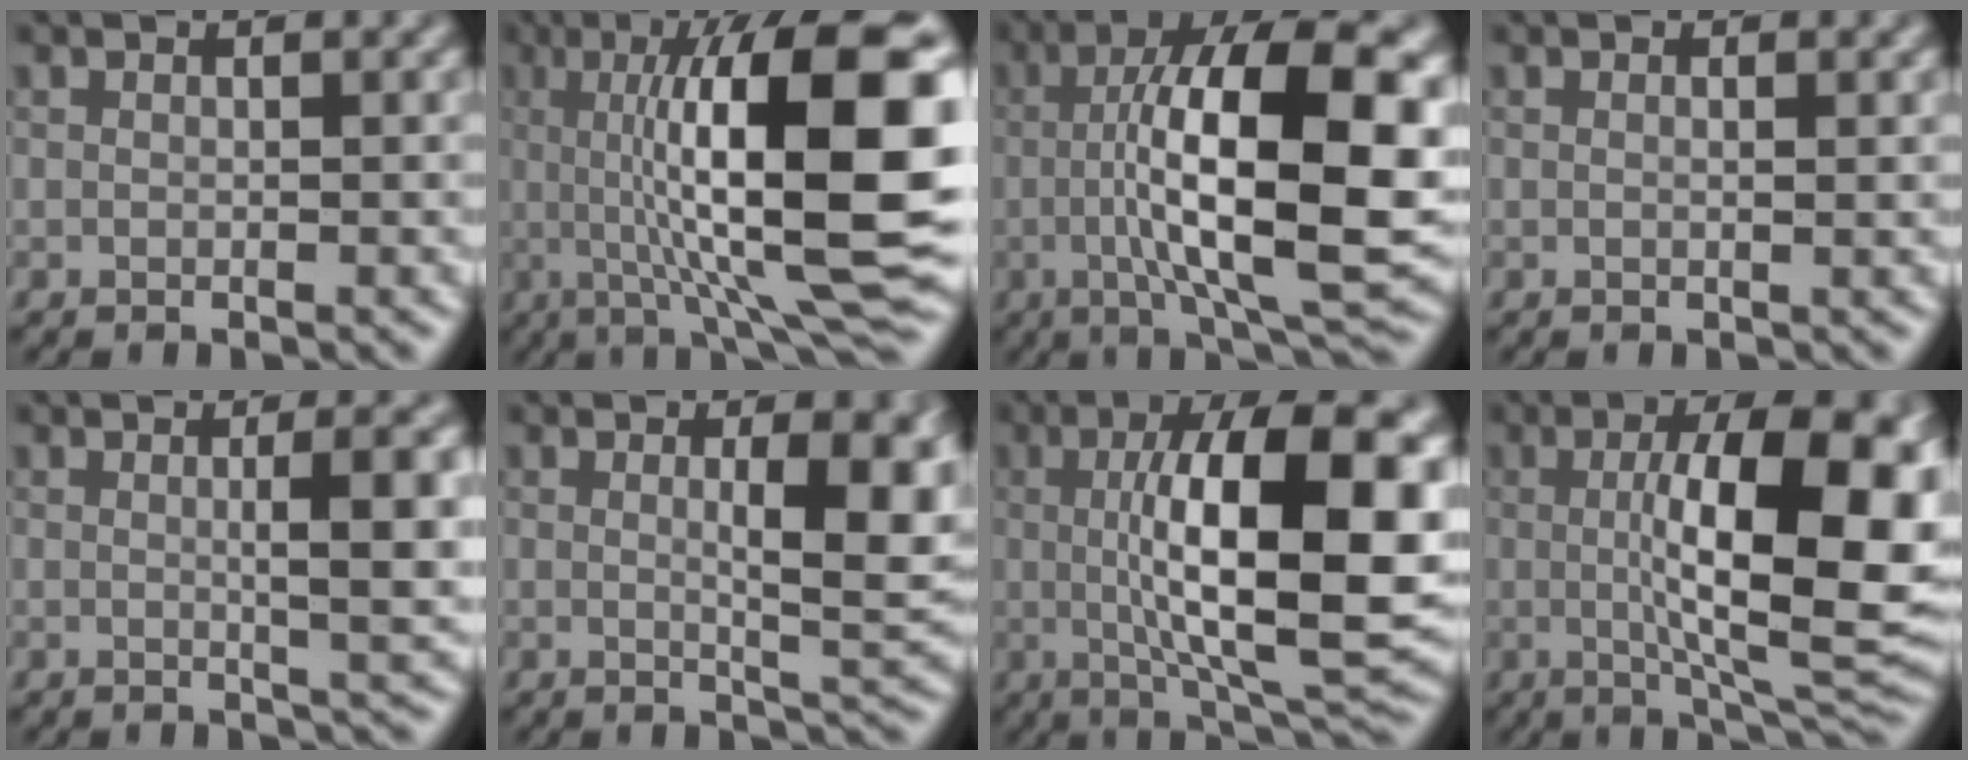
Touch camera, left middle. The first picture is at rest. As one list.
[{"total": 15.5, "force": [1.1, 3.8, 15.0], "torque": [-0.210, 0.007, 0.013]}, {"total": 14.1, "force": [-0.7, 3.7, 13.6], "torque": [-0.202, 0.013, -0.016]}, {"total": 0.9, "force": [0.2, 0.2, 0.8], "torque": [-0.012, 0.000, -0.001]}, {"total": 5.4, "force": [0.4, 1.2, 5.3], "torque": [-0.072, 0.006, 0.005]}, {"total": 6.5, "force": [0.9, 1.5, 6.2], "torque": [-0.085, -0.002, 0.018]}, {"total": 14.5, "force": [0.7, 4.5, 13.8], "torque": [-0.191, 0.005, 0.006]}, {"total": 14.1, "force": [0.8, 4.4, 13.4], "torque": [-0.189, 0.001, 0.011]}]